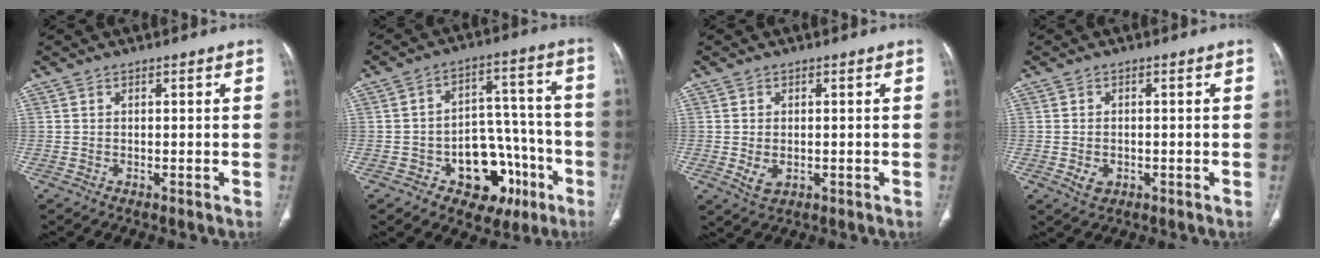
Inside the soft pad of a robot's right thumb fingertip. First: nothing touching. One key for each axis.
{"total": 15.9, "fx": -6.6, "fy": 10.7, "fz": 9.6, "tx": -0.078, "ty": 0.063, "tz": -0.083}
{"total": 3.4, "fx": -0.5, "fy": 2.2, "fz": 2.5, "tx": -0.046, "ty": -0.004, "tz": 0.000}
{"total": 3.0, "fx": -0.8, "fy": 2.2, "fz": 1.9, "tx": -0.028, "ty": 0.003, "tz": -0.007}